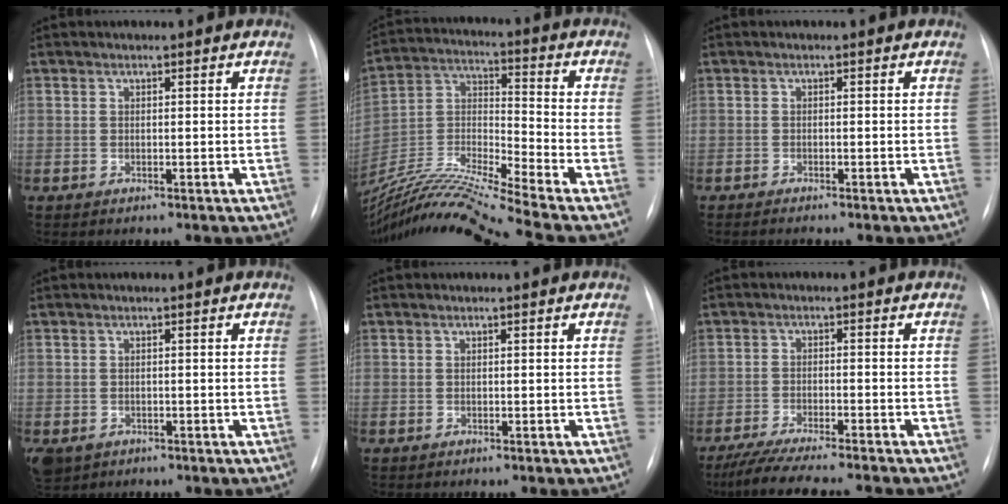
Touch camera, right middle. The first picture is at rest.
{"total": 20.5, "force": [-17.7, -1.9, 10.3], "torque": [-0.229, -0.016, -0.327]}
{"total": 1.6, "force": [-1.3, -0.1, 0.9], "torque": [-0.011, -0.002, -0.015]}
{"total": 4.8, "force": [-2.5, 3.8, 1.6], "torque": [-0.038, -0.002, -0.033]}
{"total": 0.0}
{"total": 12.1, "force": [-10.6, 0.1, 5.9], "torque": [-0.080, -0.024, -0.164]}